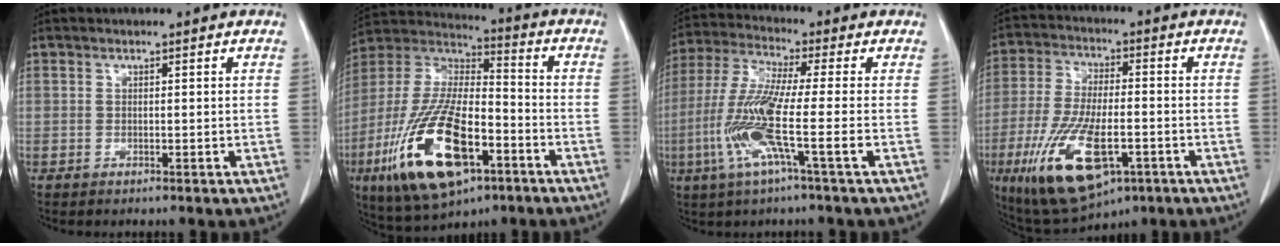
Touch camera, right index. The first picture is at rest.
{"total": 21.5, "force": [-9.0, 8.0, 17.9], "torque": [-0.389, -0.023, -0.157]}
{"total": 11.7, "force": [-3.2, -0.2, 11.2], "torque": [-0.240, -0.013, -0.072]}
{"total": 16.2, "force": [-6.7, 6.0, 13.5], "torque": [-0.271, -0.019, -0.105]}